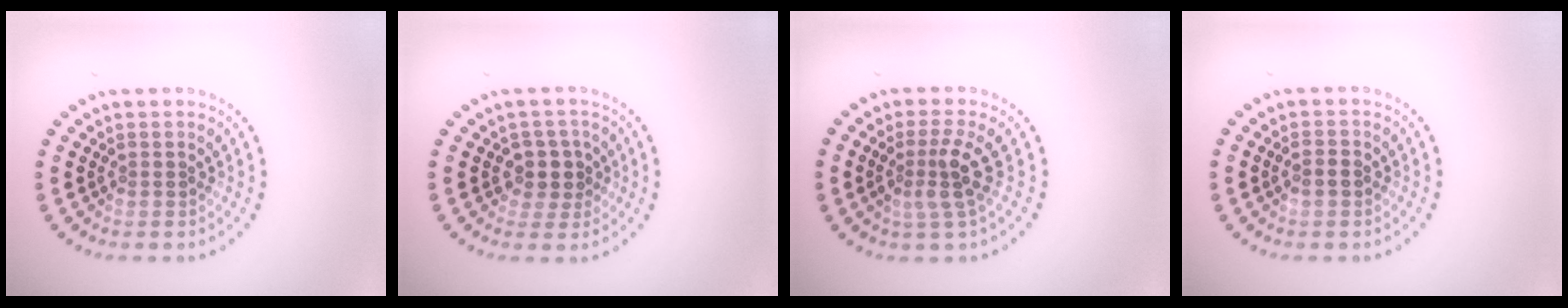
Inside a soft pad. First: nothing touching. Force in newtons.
{"total": 2.4, "press": 2.0, "slide": 1.3}
{"total": 2.9, "press": 2.2, "slide": 2.0}
{"total": 0.9, "press": 0.9, "slide": 0.2}